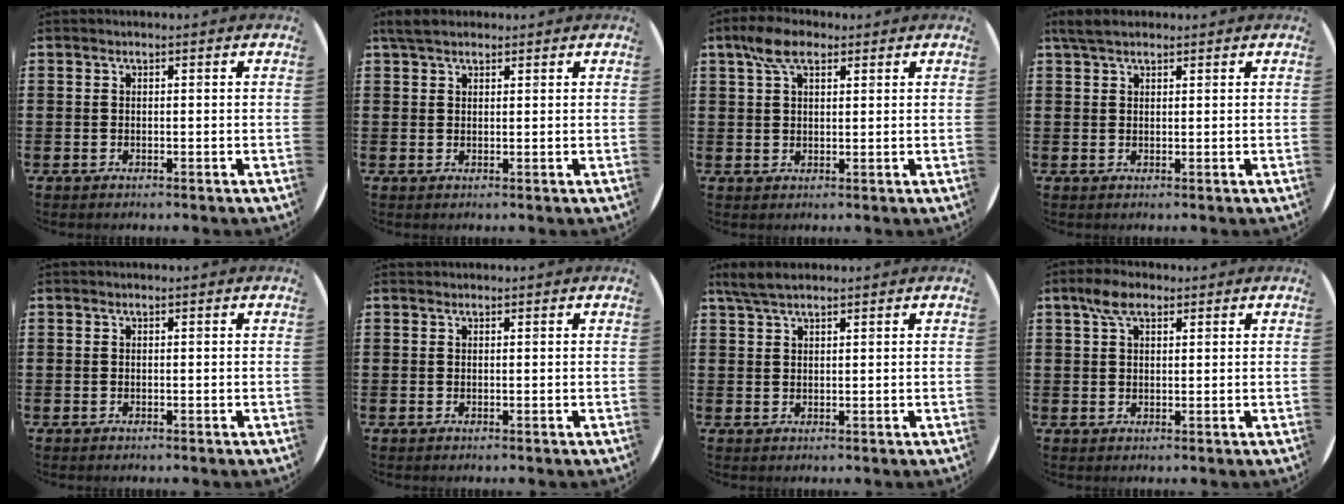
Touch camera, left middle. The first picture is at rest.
{"total": 2.7, "force": [2.2, 1.0, 1.2], "torque": [-0.029, 0.008, 0.042]}
{"total": 5.5, "force": [3.4, 2.7, 3.3], "torque": [-0.065, 0.009, 0.061]}
{"total": 2.7, "force": [2.1, 0.9, 1.4], "torque": [-0.033, 0.008, 0.039]}
{"total": 0.0}
{"total": 0.0}
{"total": 3.3, "force": [2.6, 0.8, 1.9], "torque": [-0.041, 0.006, 0.049]}
{"total": 4.3, "force": [2.7, 2.1, 2.6], "torque": [-0.048, 0.006, 0.047]}